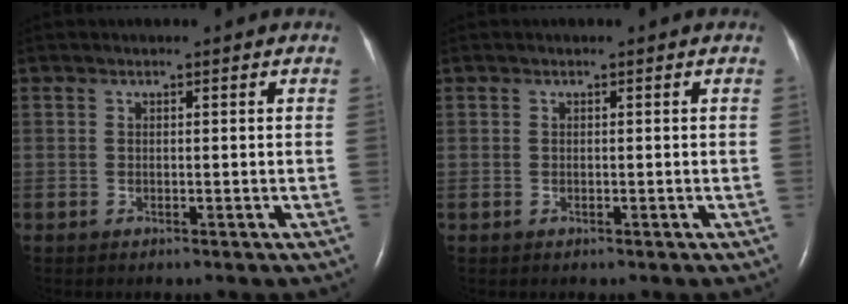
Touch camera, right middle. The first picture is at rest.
{"total": 0.0}